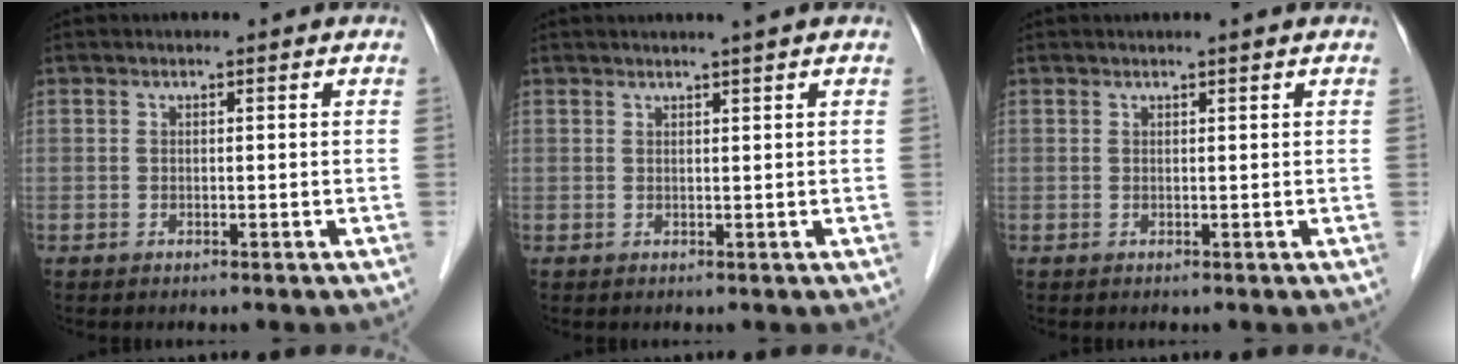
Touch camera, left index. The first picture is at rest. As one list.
[{"total": 1.7, "force": [1.3, -0.5, 1.0], "torque": [-0.015, 0.000, 0.025]}, {"total": 0.5, "force": [0.3, -0.1, 0.3], "torque": [-0.013, -0.004, 0.012]}]